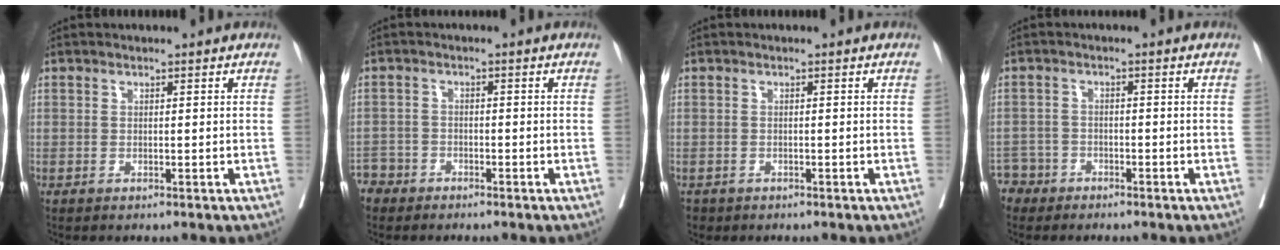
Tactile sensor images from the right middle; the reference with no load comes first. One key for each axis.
{"total": 3.3, "fx": -2.7, "fy": 1.8, "fz": -0.5, "tx": 0.011, "ty": 0.005, "tz": -0.058}
{"total": 1.5, "fx": -1.1, "fy": 1.0, "fz": 0.2, "tx": -0.006, "ty": 0.000, "tz": -0.018}
{"total": 3.5, "fx": -2.8, "fy": 2.0, "fz": -0.9, "tx": 0.018, "ty": 0.006, "tz": -0.059}